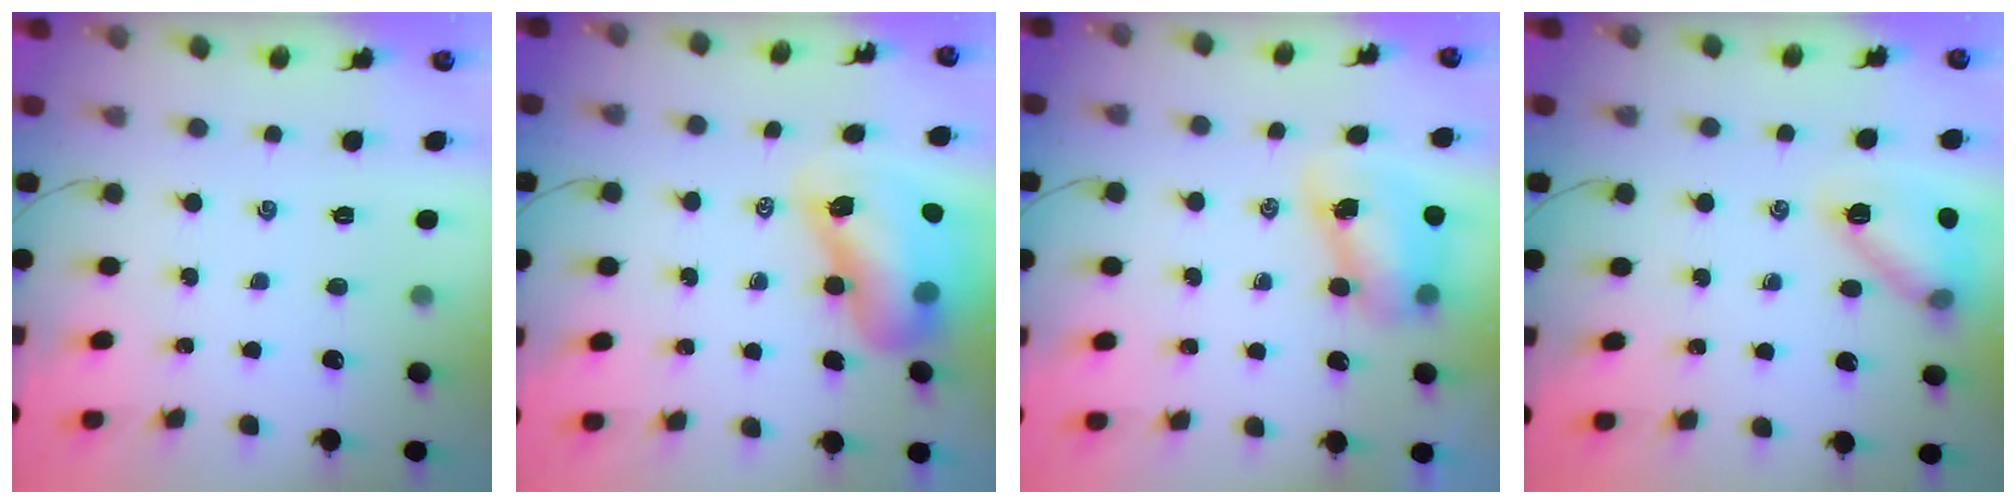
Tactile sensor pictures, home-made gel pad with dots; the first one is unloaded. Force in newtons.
{"total": 13.3, "press": 12.8, "slide": 3.6}
{"total": 7.8, "press": 7.7, "slide": 1.6}
{"total": 13.4, "press": 13.4, "slide": 0.6}